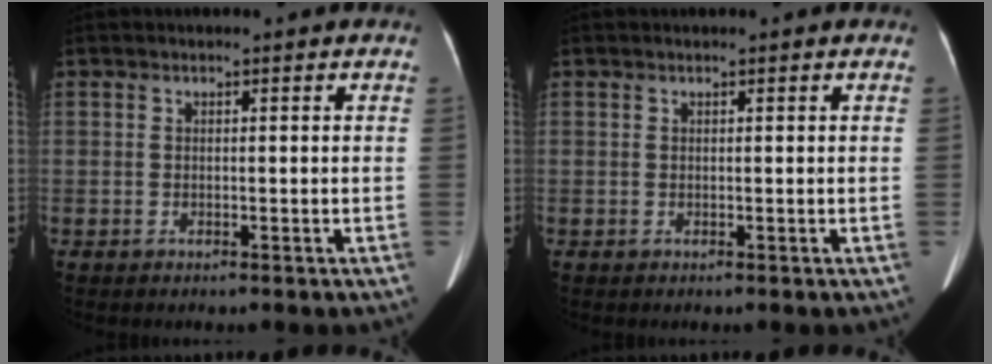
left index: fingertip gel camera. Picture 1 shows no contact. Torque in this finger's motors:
{"motor_torque": [-0.03, 0.04, -0.01, 0.01]}